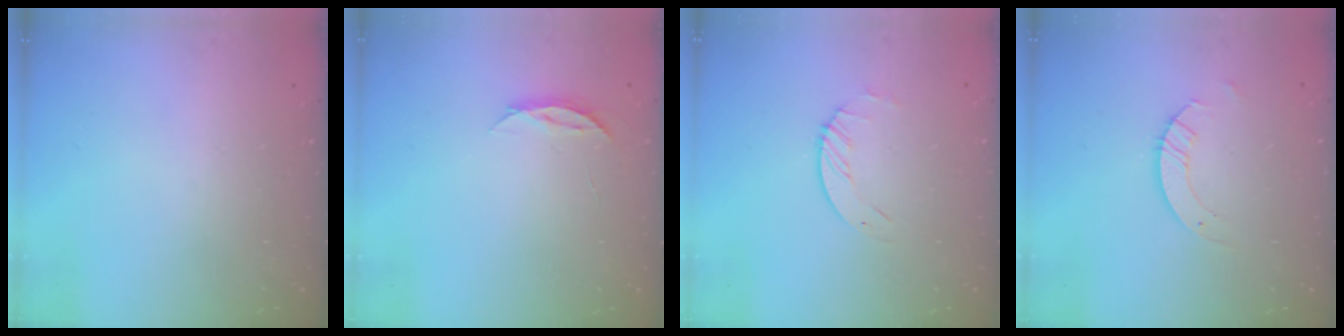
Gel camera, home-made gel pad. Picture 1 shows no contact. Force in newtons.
{"total": 3.7, "press": 3.6, "slide": 0.4}
{"total": 1.7, "press": 1.7, "slide": 0.2}
{"total": 4.0, "press": 4.0, "slide": 0.2}